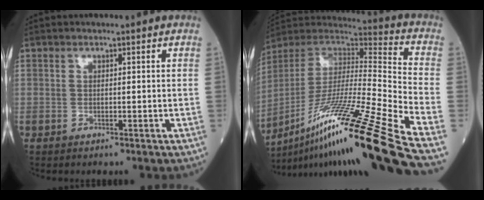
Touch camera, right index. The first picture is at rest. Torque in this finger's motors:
{"motor_torque": [0.55, -0.47, 0.82, 0.21]}